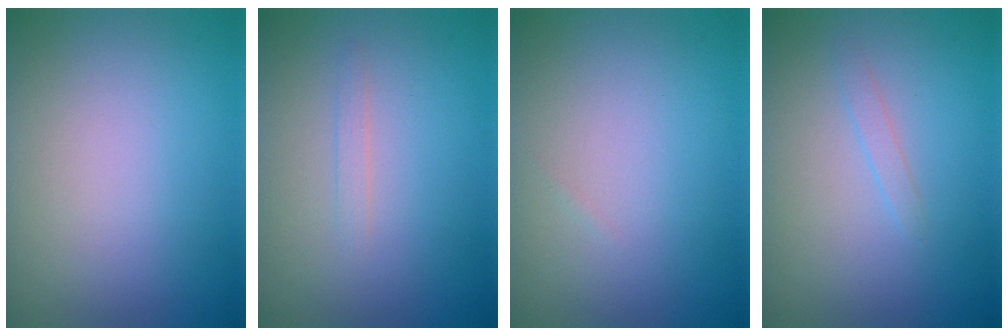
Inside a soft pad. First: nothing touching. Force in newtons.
{"total": 0.8, "press": 0.8, "slide": 0.0}
{"total": 0.0}
{"total": 0.8, "press": 0.8, "slide": 0.1}